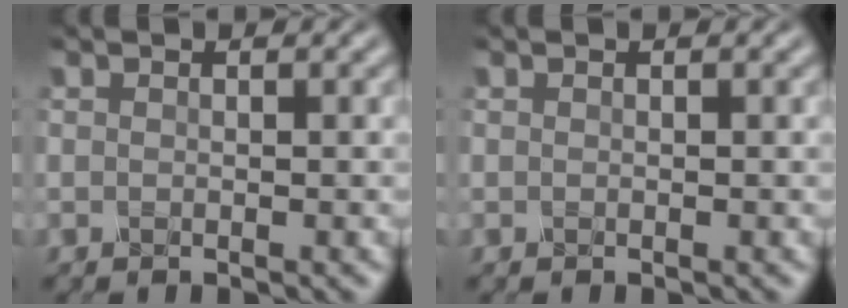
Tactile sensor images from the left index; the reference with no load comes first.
{"total": 0.0}